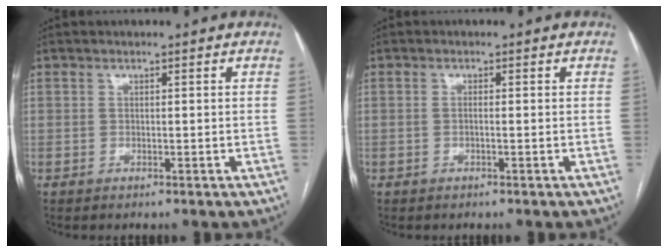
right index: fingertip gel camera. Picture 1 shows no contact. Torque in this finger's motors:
{"motor_torque": [-0.37, 0.07, -0.09, 0.00]}